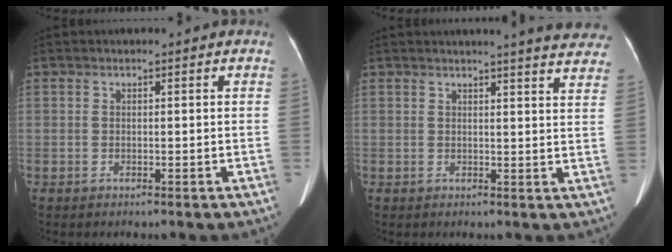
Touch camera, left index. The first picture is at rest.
{"total": 12.2, "force": [11.2, 1.0, 4.6], "torque": [-0.040, -0.029, 0.104]}